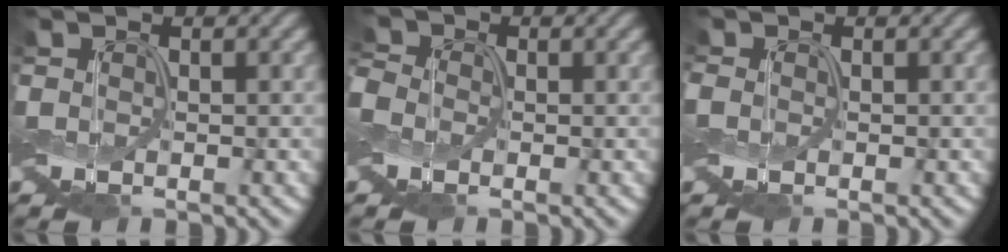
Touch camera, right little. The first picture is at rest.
{"total": 1.9, "force": [-0.6, 1.7, 0.6], "torque": [-0.021, 0.008, -0.020]}
{"total": 0.0}